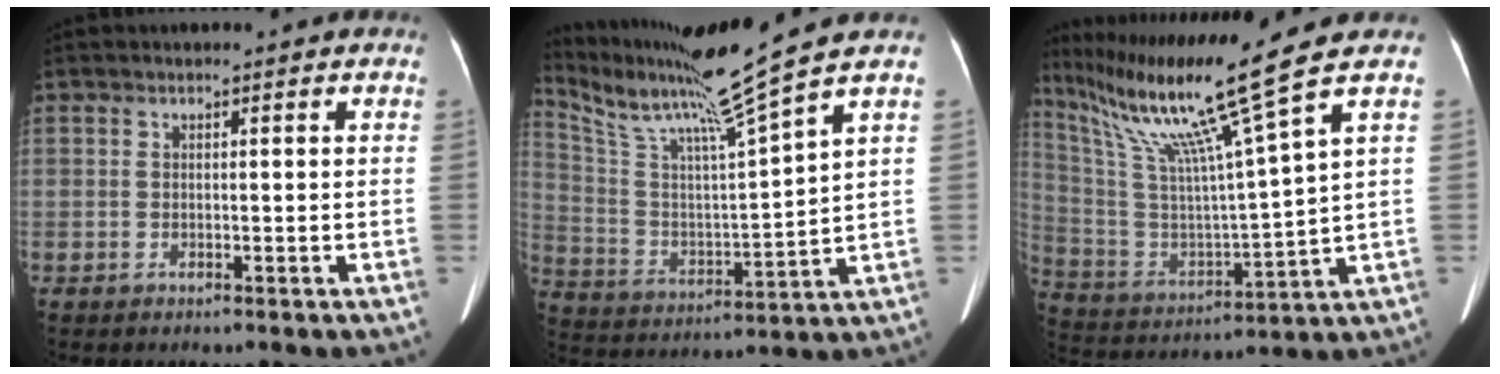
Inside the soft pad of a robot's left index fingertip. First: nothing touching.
{"total": 15.6, "force": [12.8, -2.9, 8.5], "torque": [-0.168, -0.017, 0.236]}
{"total": 17.6, "force": [12.4, -3.3, 12.0], "torque": [-0.221, -0.023, 0.231]}